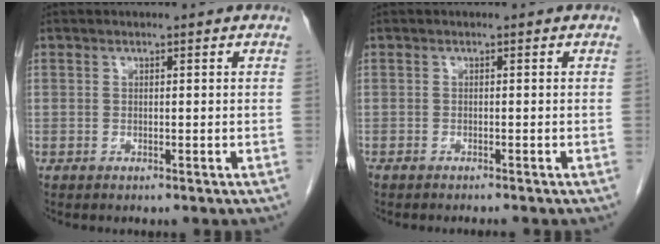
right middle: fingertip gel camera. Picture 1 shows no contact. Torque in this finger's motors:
{"motor_torque": [-0.02, 0.08, -0.01, 0.00]}